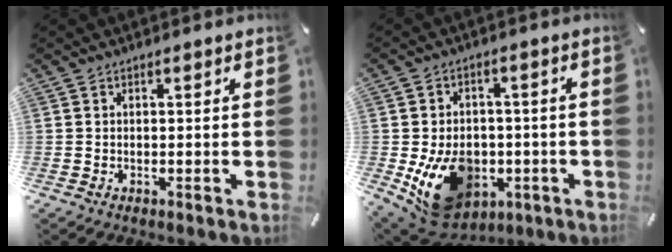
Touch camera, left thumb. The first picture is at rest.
{"total": 15.9, "force": [-4.2, 12.1, 9.4], "torque": [-0.164, 0.015, -0.059]}